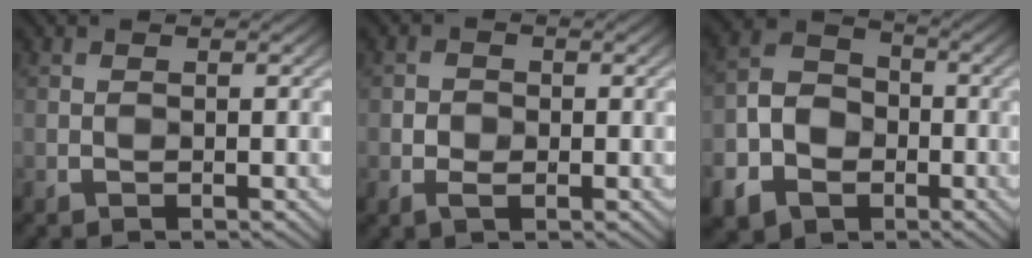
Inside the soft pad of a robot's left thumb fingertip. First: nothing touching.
{"total": 2.4, "force": [0.1, 1.9, 1.5], "torque": [-0.025, 0.005, -0.007]}
{"total": 9.4, "force": [-2.7, 7.8, 4.5], "torque": [-0.120, -0.030, -0.061]}